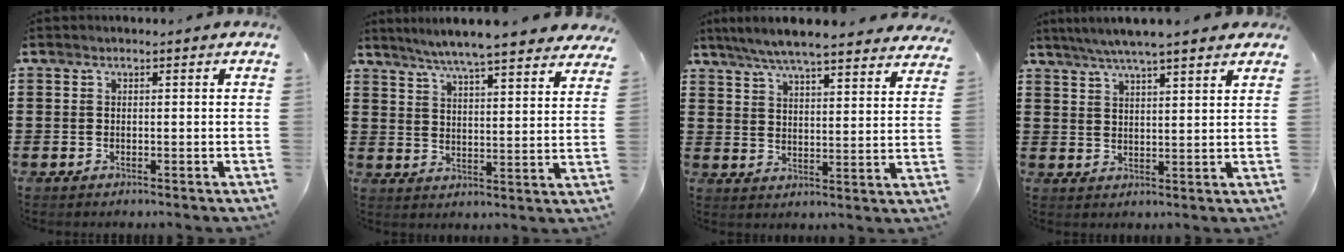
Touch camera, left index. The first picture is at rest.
{"total": 6.2, "force": [5.7, -0.6, 2.3], "torque": [-0.067, -0.032, 0.098]}
{"total": 6.5, "force": [6.0, 0.1, 2.4], "torque": [-0.070, -0.029, 0.106]}
{"total": 5.0, "force": [4.3, 0.1, 2.6], "torque": [-0.063, -0.010, 0.075]}